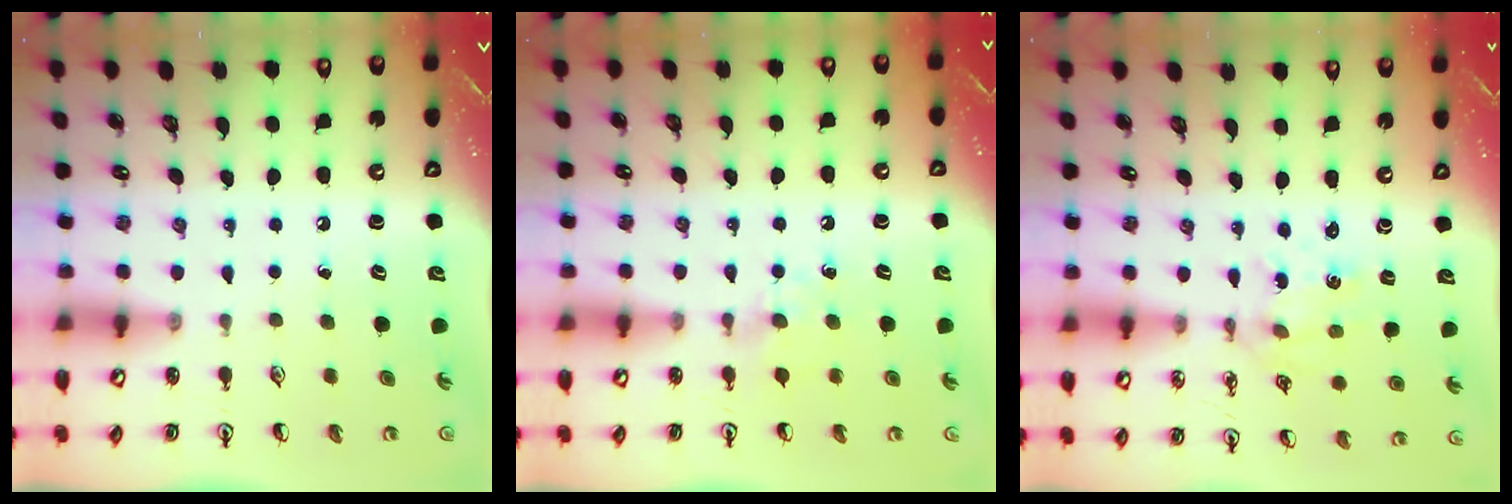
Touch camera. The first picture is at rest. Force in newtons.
{"total": 6.1, "press": 6.0, "slide": 0.8}
{"total": 1.0, "press": 1.0, "slide": 0.2}